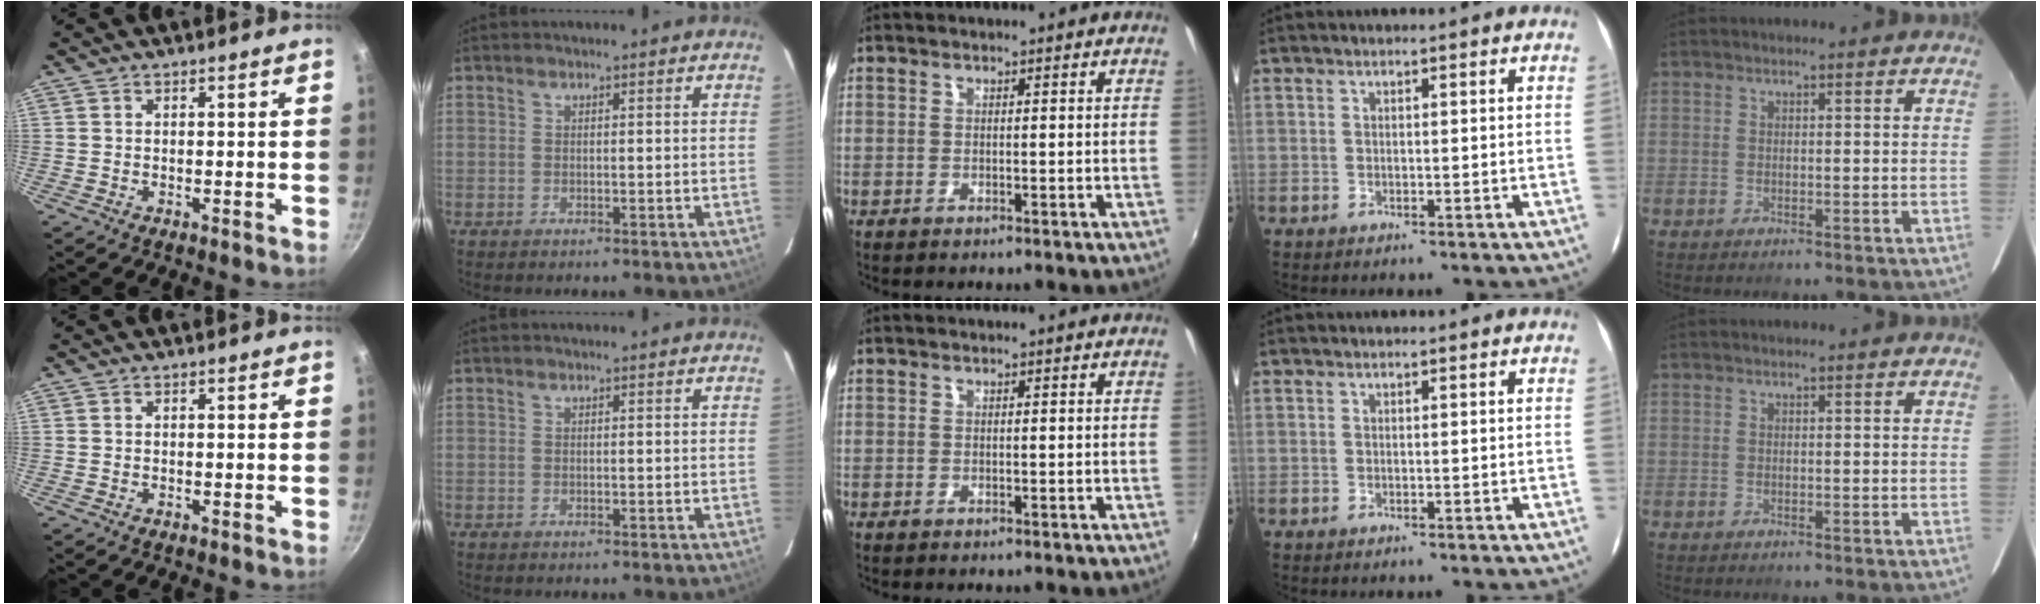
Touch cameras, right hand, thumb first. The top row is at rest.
{}